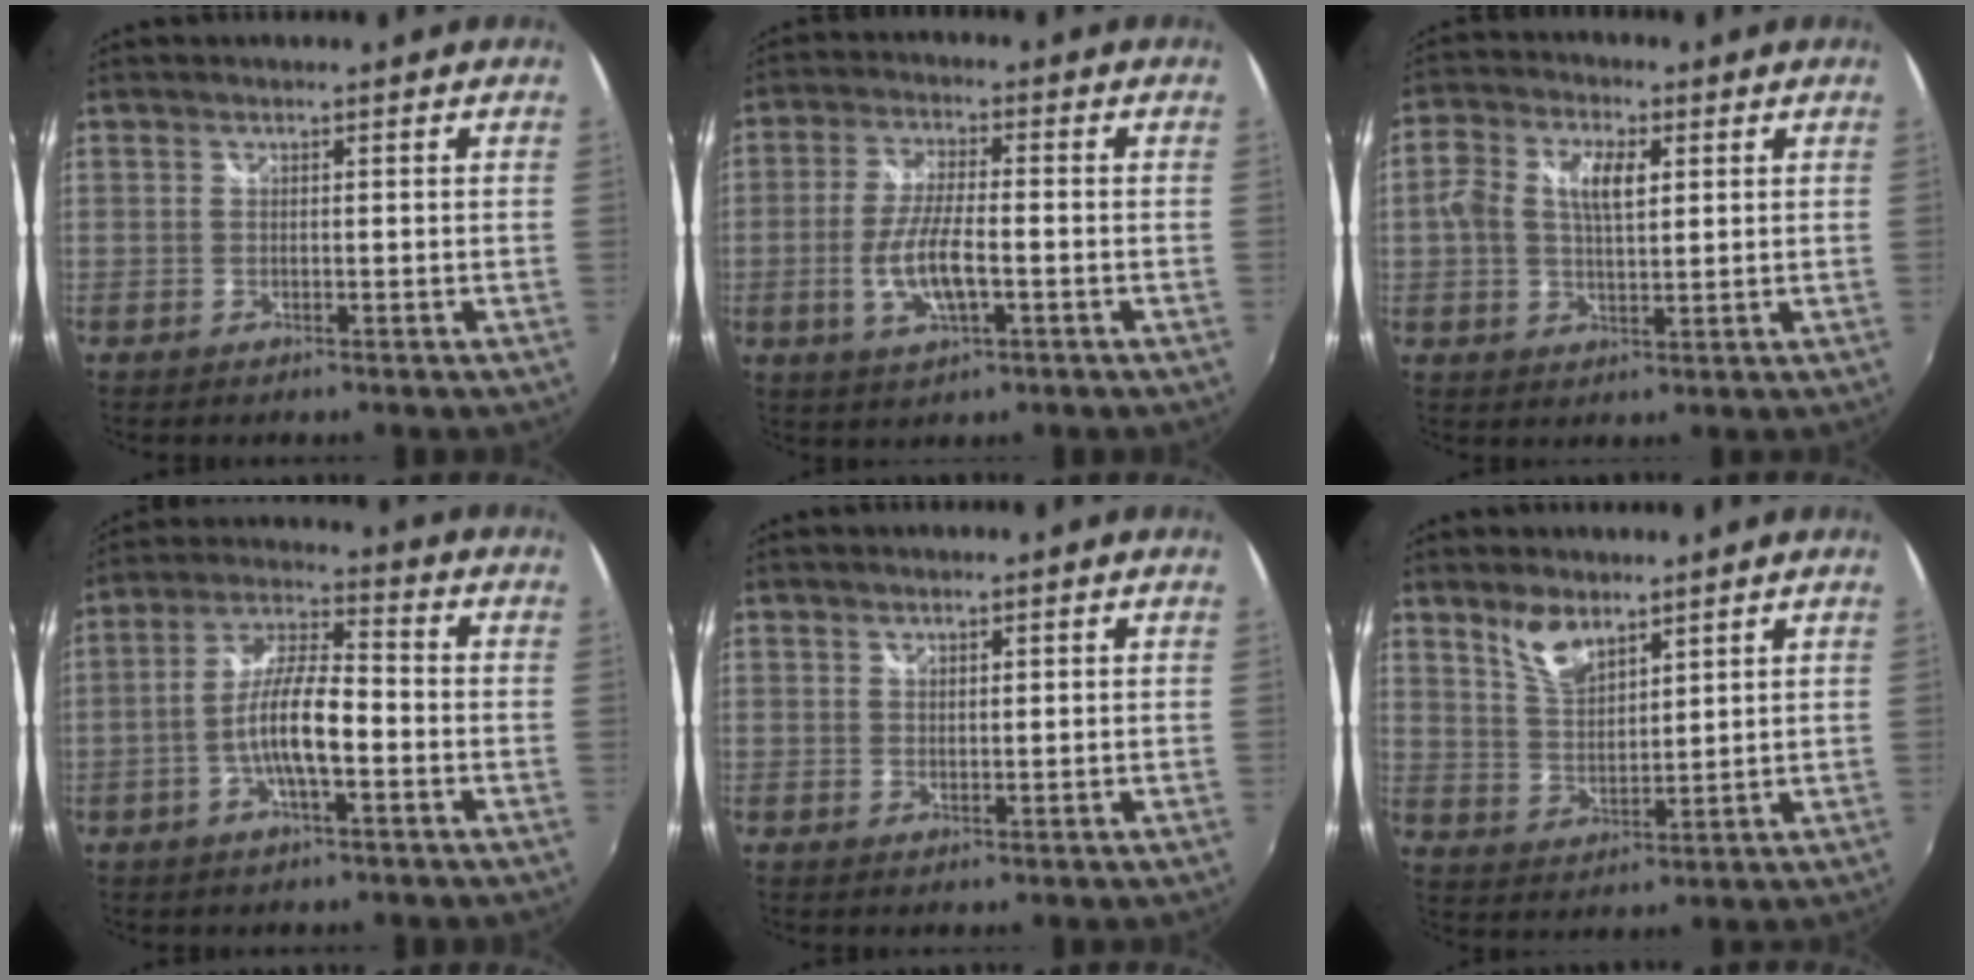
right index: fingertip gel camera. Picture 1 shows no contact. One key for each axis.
{"total": 8.8, "fx": -2.4, "fy": 2.8, "fz": 8.0, "tx": -0.163, "ty": -0.002, "tz": -0.042}
{"total": 7.7, "fx": 1.6, "fy": 4.1, "fz": 6.4, "tx": -0.120, "ty": 0.018, "tz": 0.026}
{"total": 9.6, "fx": -3.0, "fy": 2.3, "fz": 8.8, "tx": -0.182, "ty": 0.011, "tz": -0.055}
{"total": 1.0, "fx": 0.8, "fy": 0.5, "fz": 0.3, "tx": -0.002, "ty": 0.000, "tz": 0.013}
{"total": 6.7, "fx": 4.9, "fy": 2.8, "fz": 3.7, "tx": -0.065, "ty": 0.005, "tz": 0.098}